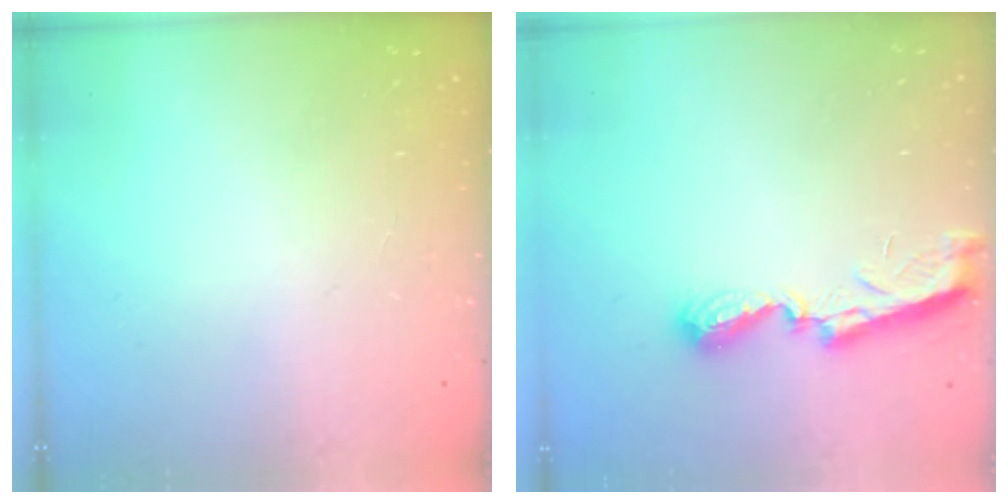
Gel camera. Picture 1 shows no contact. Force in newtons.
{"total": 7.6, "press": 7.5, "slide": 0.3}